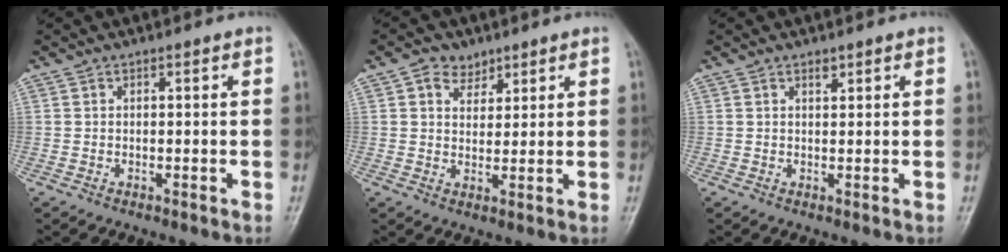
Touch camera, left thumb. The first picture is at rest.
{"total": 4.5, "force": [2.7, 3.3, 1.6], "torque": [-0.003, -0.014, 0.044]}
{"total": 1.0, "force": [0.8, 0.5, 0.5], "torque": [-0.004, -0.005, 0.012]}